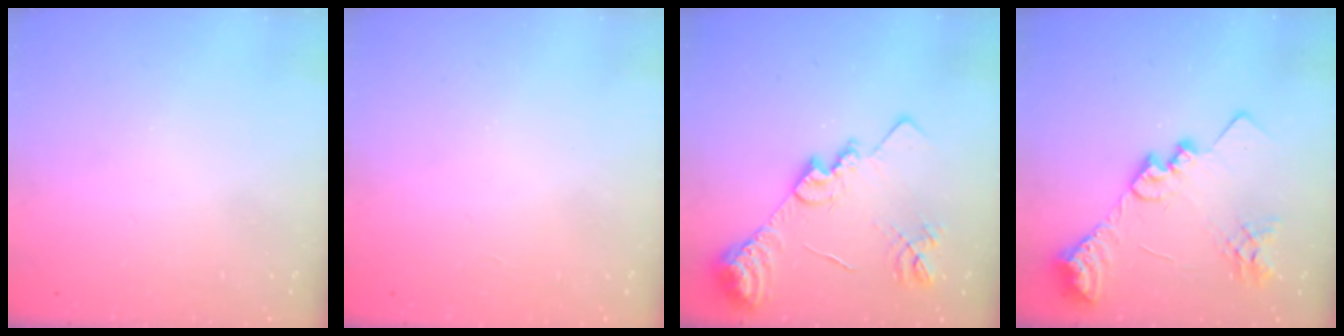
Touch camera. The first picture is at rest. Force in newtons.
{"total": 1.2, "press": 1.2, "slide": 0.1}
{"total": 18.3, "press": 18.2, "slide": 1.9}
{"total": 22.6, "press": 22.4, "slide": 3.2}